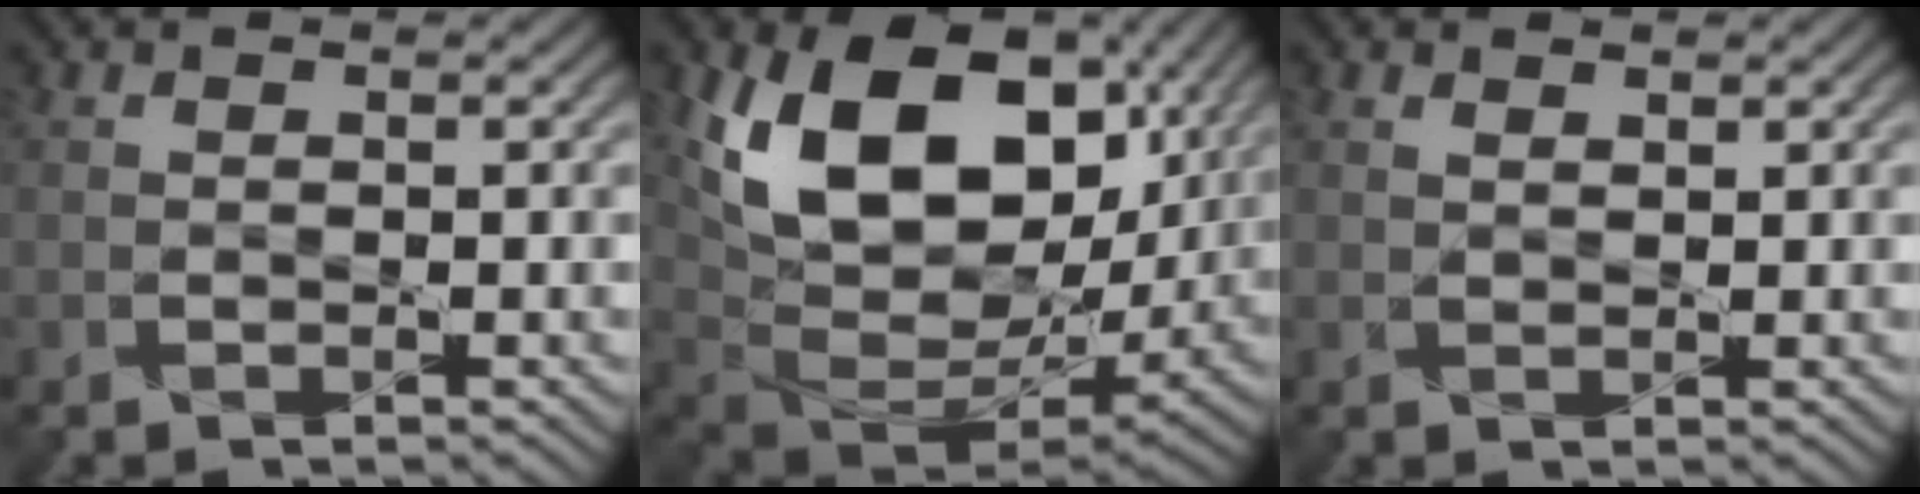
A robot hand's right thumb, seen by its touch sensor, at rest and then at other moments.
{"total": 18.4, "force": [6.0, 11.9, 12.7], "torque": [-0.250, -0.020, 0.126]}
{"total": 1.0, "force": [0.9, 0.1, 0.4], "torque": [-0.014, 0.002, 0.018]}